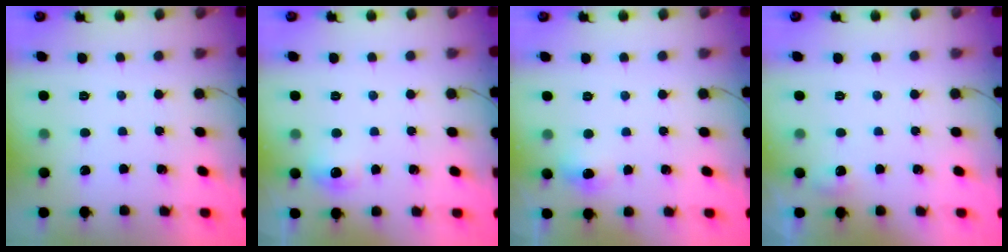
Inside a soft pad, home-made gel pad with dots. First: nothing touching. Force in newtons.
{"total": 5.5, "press": 5.3, "slide": 1.4}
{"total": 5.1, "press": 4.6, "slide": 2.1}
{"total": 3.9, "press": 3.8, "slide": 1.1}